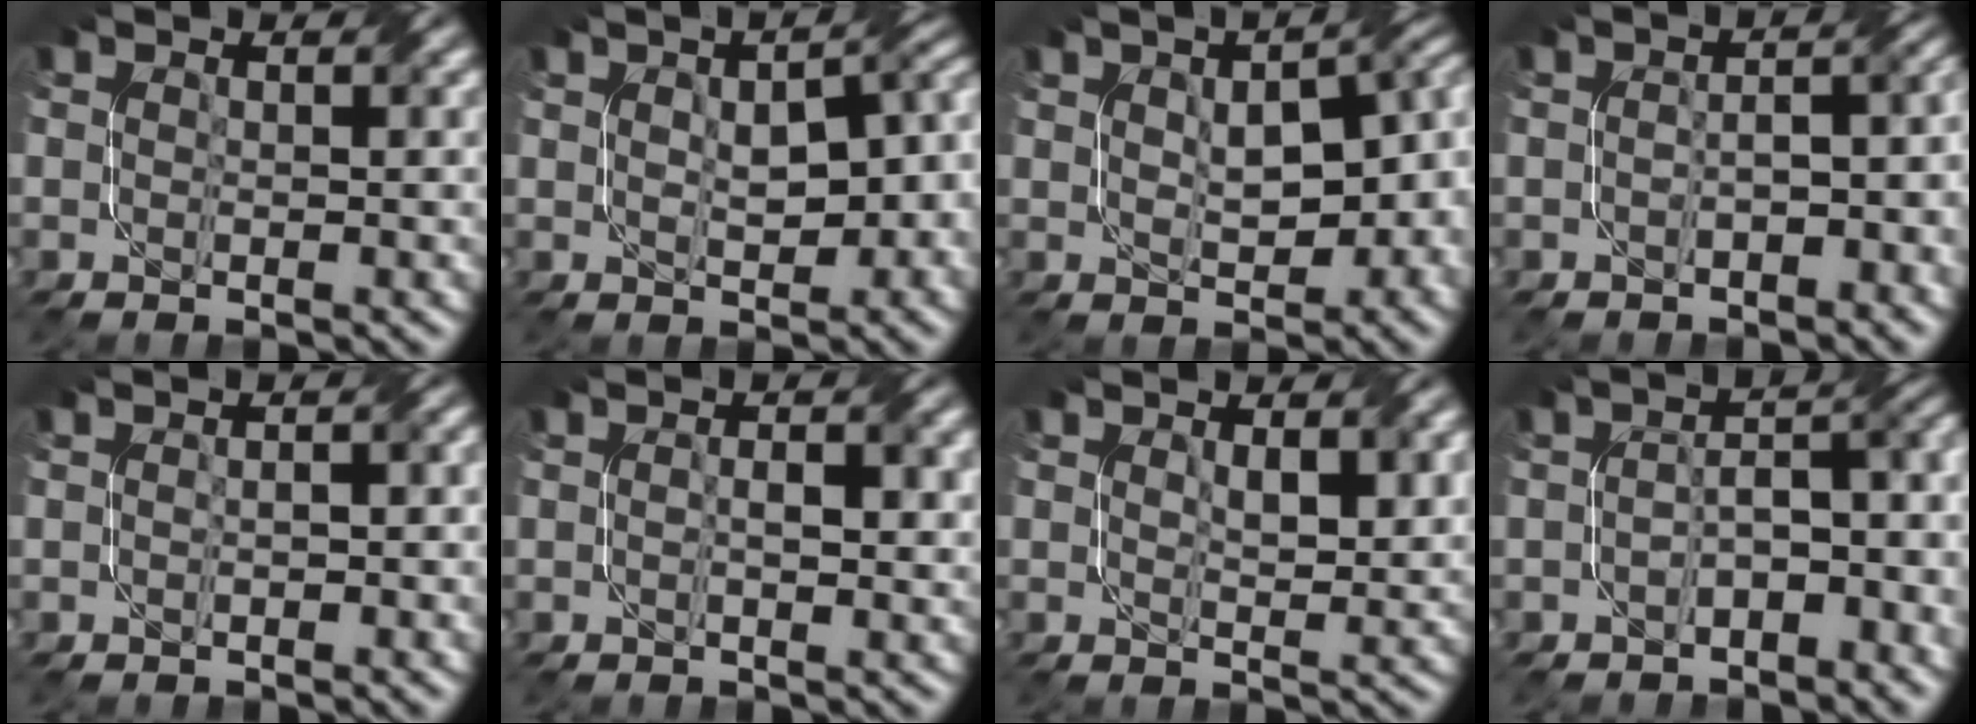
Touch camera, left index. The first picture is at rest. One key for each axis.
{"total": 8.3, "fx": 0.4, "fy": 4.7, "fz": 6.8, "tx": -0.081, "ty": 0.009, "tz": 0.012}
{"total": 10.9, "fx": 0.8, "fy": 6.3, "fz": 8.9, "tx": -0.105, "ty": 0.006, "tz": 0.026}
{"total": 5.1, "fx": -1.4, "fy": 2.5, "fz": 4.3, "tx": -0.045, "ty": 0.003, "tz": -0.017}
{"total": 1.7, "fx": -0.3, "fy": 0.7, "fz": 1.5, "tx": -0.024, "ty": 0.000, "tz": -0.004}
{"total": 1.9, "fx": -0.1, "fy": 0.6, "fz": 1.8, "tx": -0.031, "ty": 0.003, "tz": -0.001}
{"total": 2.6, "fx": 0.9, "fy": 1.0, "fz": 2.3, "tx": -0.039, "ty": -0.004, "tz": 0.021}
{"total": 5.6, "fx": -2.3, "fy": 2.5, "fz": 4.5, "tx": -0.057, "ty": 0.013, "tz": -0.044}